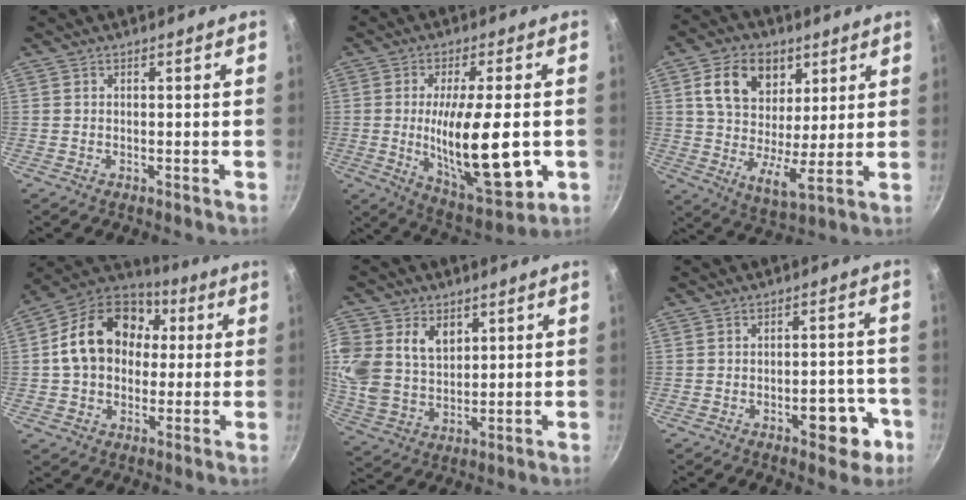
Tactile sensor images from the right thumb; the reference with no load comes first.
{"total": 19.2, "force": [-2.1, 6.3, 18.0], "torque": [-0.283, -0.011, -0.026]}
{"total": 14.6, "force": [5.8, 9.6, 9.3], "torque": [-0.134, -0.021, 0.097]}
{"total": 18.7, "force": [2.7, 14.3, 11.7], "torque": [-0.177, 0.035, 0.033]}
{"total": 15.8, "force": [5.2, 11.9, 9.0], "torque": [-0.201, -0.005, 0.107]}
{"total": 8.2, "force": [-3.6, 4.0, 6.2], "torque": [-0.050, 0.027, -0.041]}